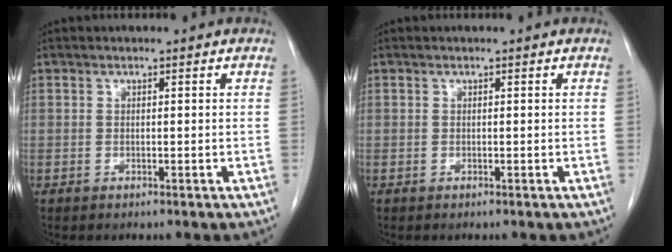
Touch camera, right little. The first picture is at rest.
{"total": 0.0}